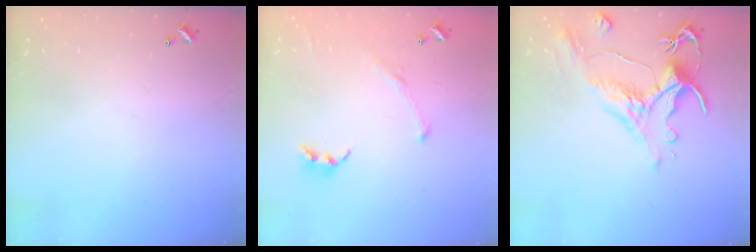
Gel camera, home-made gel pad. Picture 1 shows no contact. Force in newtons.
{"total": 2.3, "press": 2.1, "slide": 1.0}
{"total": 1.6, "press": 0.0, "slide": 1.6}